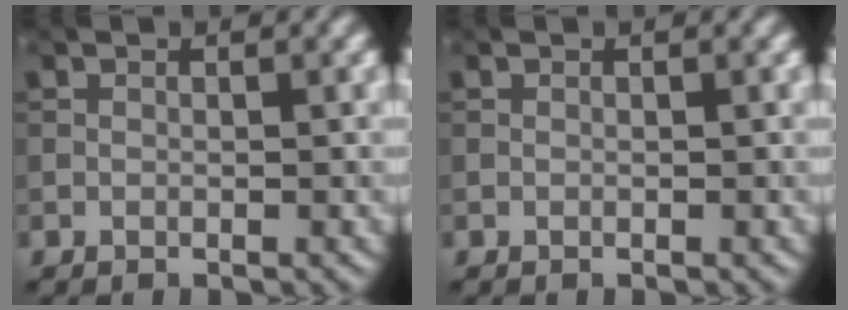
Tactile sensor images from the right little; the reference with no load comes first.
{"total": 0.0}